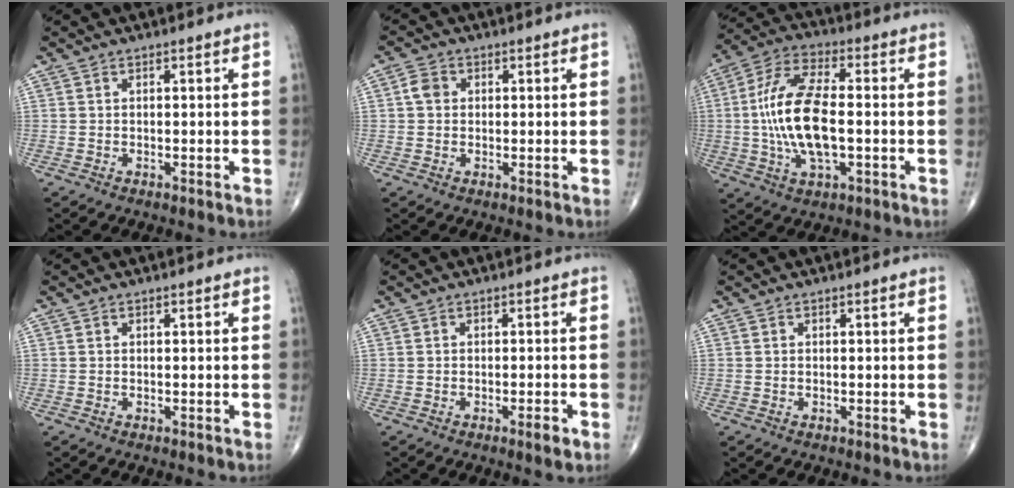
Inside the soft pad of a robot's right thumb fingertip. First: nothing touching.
{"total": 2.9, "force": [0.4, 2.5, 1.5], "torque": [-0.024, 0.005, 0.003]}
{"total": 15.8, "force": [-1.0, 6.6, 14.3], "torque": [-0.295, 0.018, -0.021]}
{"total": 0.0}
{"total": 2.1, "force": [-1.1, 0.4, 1.8], "torque": [-0.026, -0.002, -0.019]}
{"total": 0.0}